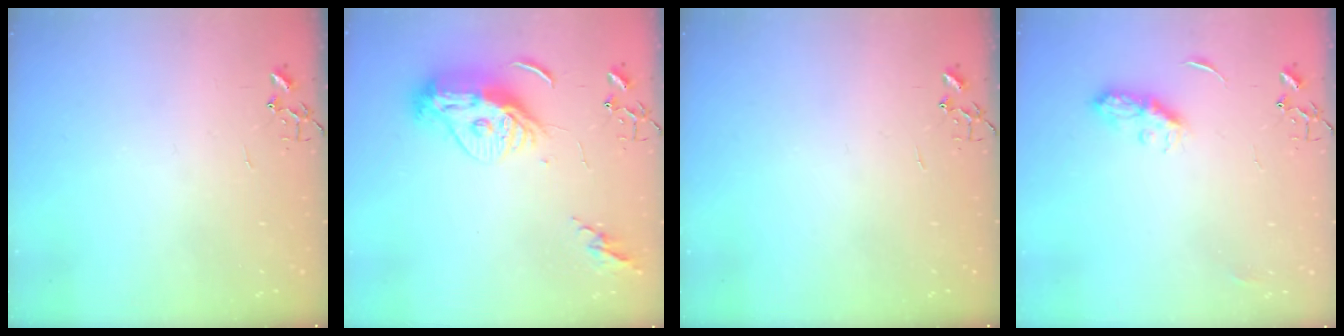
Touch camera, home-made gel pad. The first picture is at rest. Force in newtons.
{"total": 13.5, "press": 13.4, "slide": 1.5}
{"total": 0.0}
{"total": 7.2, "press": 7.2, "slide": 0.3}